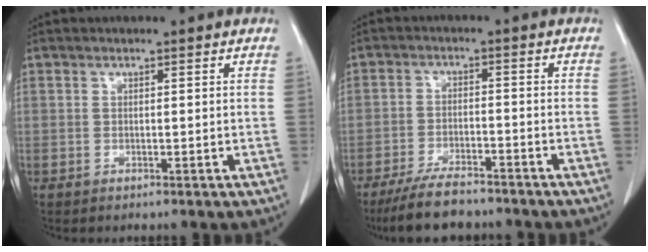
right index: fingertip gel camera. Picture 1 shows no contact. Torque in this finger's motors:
{"motor_torque": [-0.70, -0.30, -0.17, -0.08]}